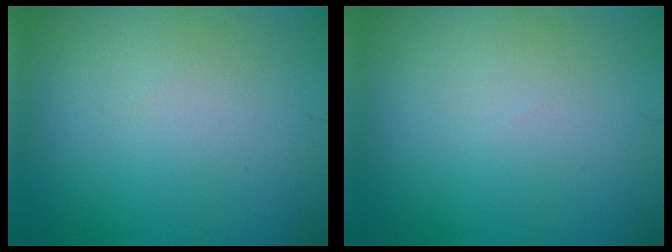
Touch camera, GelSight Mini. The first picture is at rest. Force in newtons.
{"total": 0.0}